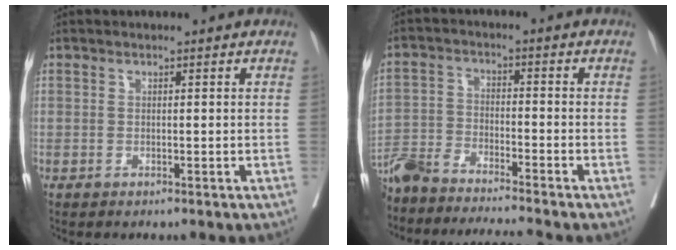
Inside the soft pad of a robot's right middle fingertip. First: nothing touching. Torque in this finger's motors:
{"motor_torque": [1.10, -1.04, 0.51, 0.21]}